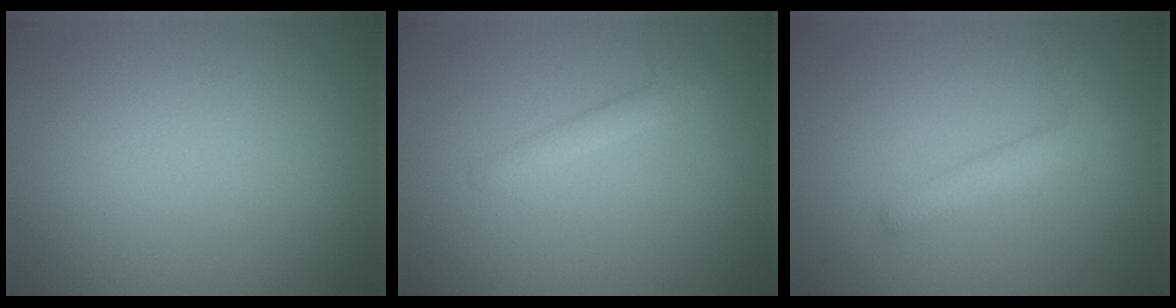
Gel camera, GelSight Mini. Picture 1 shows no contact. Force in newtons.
{"total": 1.6, "press": 1.6, "slide": 0.1}
{"total": 2.5, "press": 2.5, "slide": 0.1}